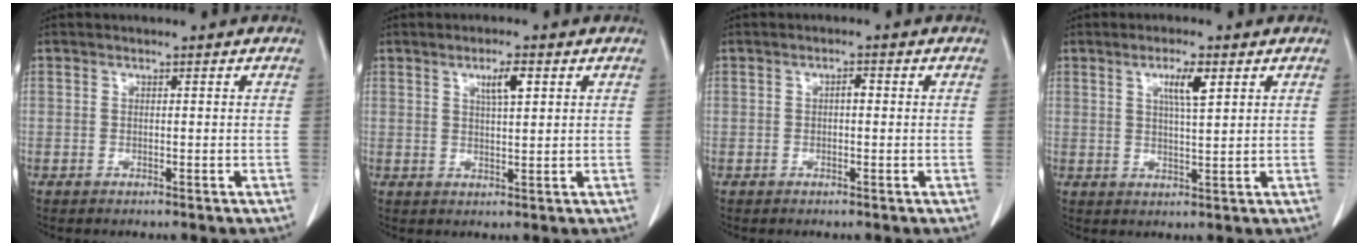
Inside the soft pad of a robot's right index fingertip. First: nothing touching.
{"total": 3.6, "force": [1.7, 0.4, 3.1], "torque": [-0.054, 0.000, 0.029]}
{"total": 1.1, "force": [0.0, 0.3, 1.1], "torque": [-0.015, 0.003, 0.000]}
{"total": 4.4, "force": [2.0, 0.2, 3.9], "torque": [-0.070, -0.001, 0.036]}